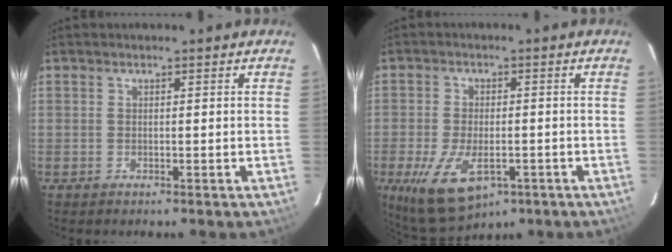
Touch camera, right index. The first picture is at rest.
{"total": 11.4, "force": [-4.8, 6.0, 8.5], "torque": [-0.182, -0.030, -0.074]}